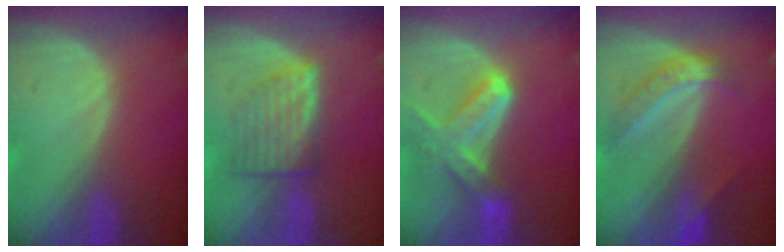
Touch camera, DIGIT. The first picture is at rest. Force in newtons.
{"total": 6.4, "press": 5.9, "slide": 2.3}
{"total": 7.2, "press": 6.6, "slide": 2.9}
{"total": 5.9, "press": 4.9, "slide": 3.3}